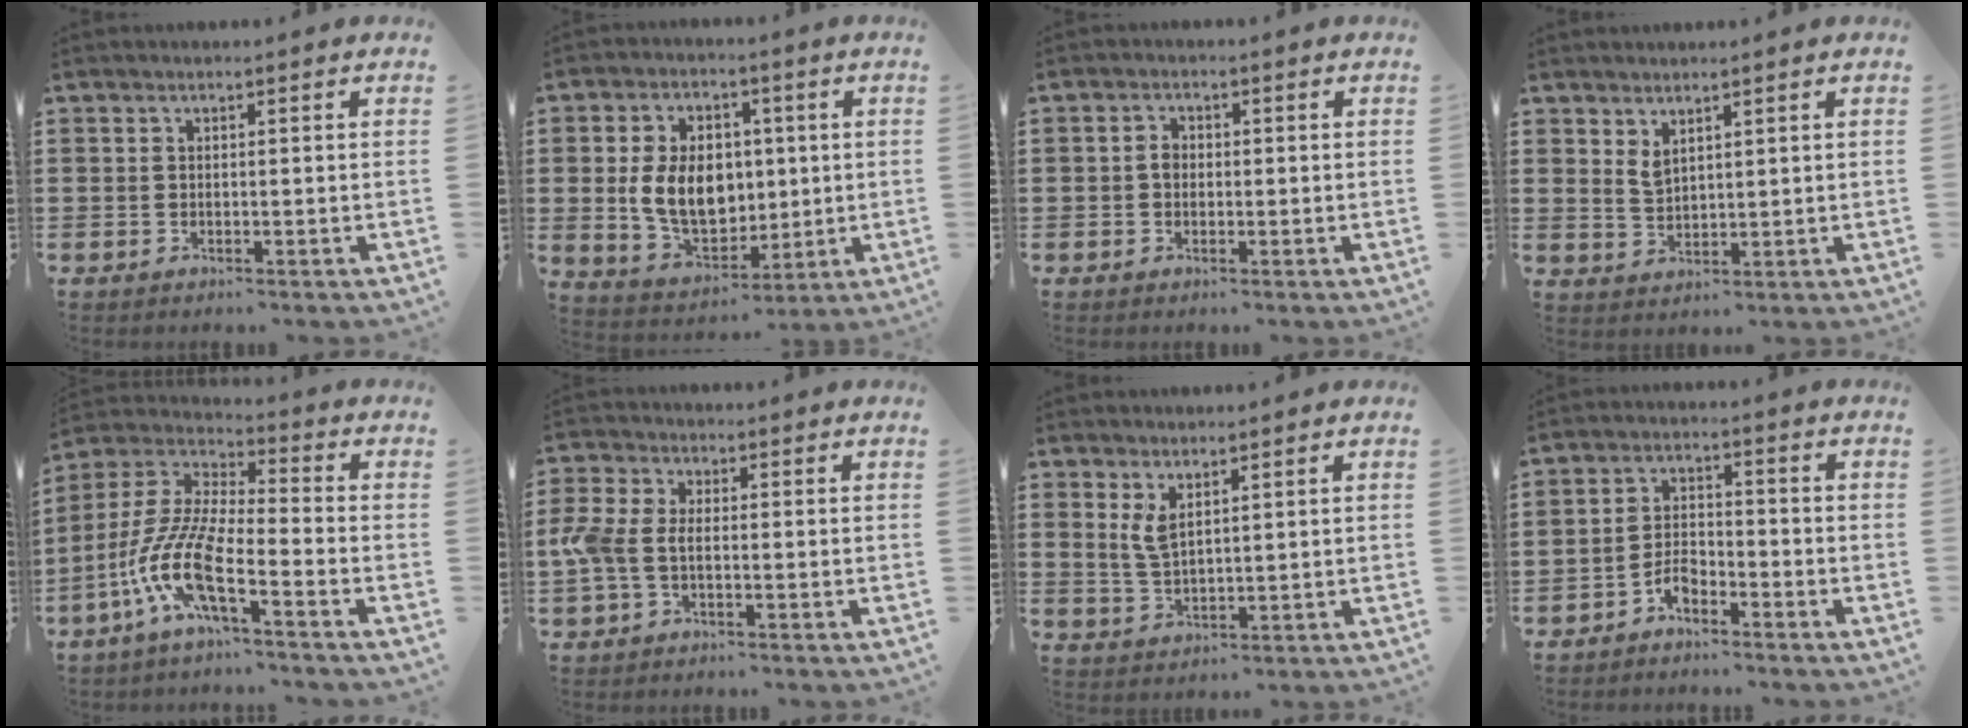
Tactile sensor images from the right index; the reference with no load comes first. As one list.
[{"total": 10.0, "force": [0.6, 7.2, 6.9], "torque": [-0.146, 0.011, 0.008]}, {"total": 1.8, "force": [-0.2, 1.3, 1.2], "torque": [-0.023, 0.007, -0.005]}, {"total": 2.5, "force": [1.8, 1.1, 1.3], "torque": [-0.029, 0.003, 0.034]}, {"total": 10.9, "force": [-6.1, 2.0, 8.8], "torque": [-0.225, -0.023, -0.129]}, {"total": 4.5, "force": [-0.9, 2.6, 3.5], "torque": [-0.110, -0.011, -0.028]}, {"total": 3.4, "force": [1.8, 1.2, 2.6], "torque": [-0.064, 0.000, 0.031]}, {"total": 3.4, "force": [-2.6, 1.5, 1.6], "torque": [-0.033, 0.009, -0.052]}]